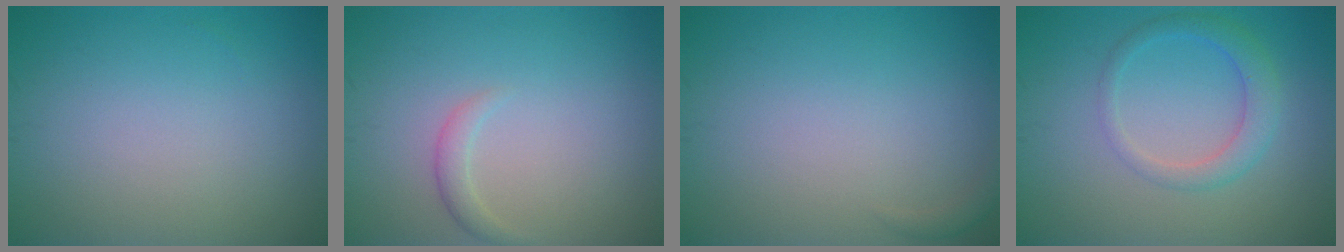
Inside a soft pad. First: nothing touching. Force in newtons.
{"total": 1.2, "press": 1.2, "slide": 0.0}
{"total": 0.7, "press": 0.7, "slide": 0.1}
{"total": 2.7, "press": 2.7, "slide": 0.1}